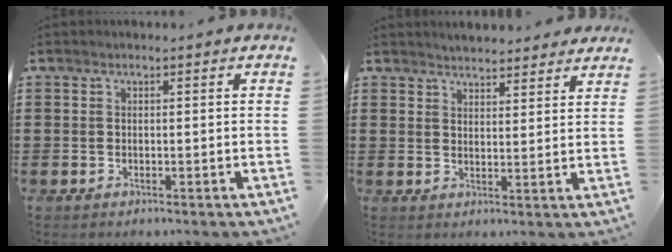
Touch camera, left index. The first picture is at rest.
{"total": 3.2, "force": [3.2, 0.2, 0.1], "torque": [-0.010, -0.009, 0.060]}